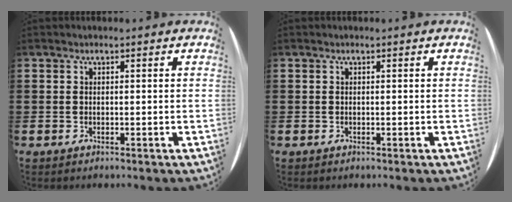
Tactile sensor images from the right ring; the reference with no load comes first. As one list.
[{"total": 0.0}]